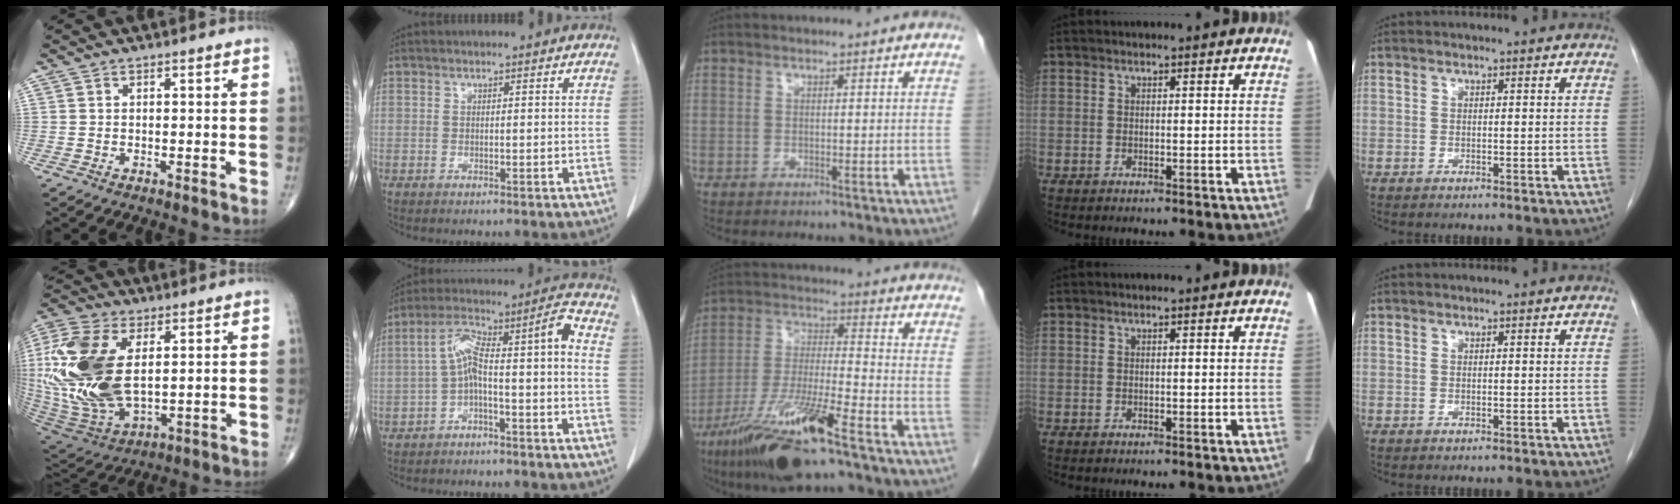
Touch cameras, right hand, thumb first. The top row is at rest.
{"thumb": {"total": 25.0, "force": [3.4, 13.6, 20.7], "torque": [-0.475, -0.021, 0.067]}, "index": {"total": 9.5, "force": [-2.7, 1.1, 9.0], "torque": [-0.154, 0.054, -0.046]}, "middle": {"total": 16.0, "force": [-10.2, 1.5, 12.3], "torque": [-0.255, -0.034, -0.187]}}